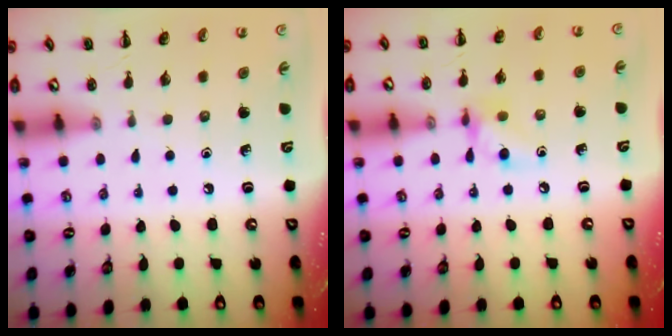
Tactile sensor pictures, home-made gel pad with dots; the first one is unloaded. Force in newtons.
{"total": 6.9, "press": 6.8, "slide": 0.8}